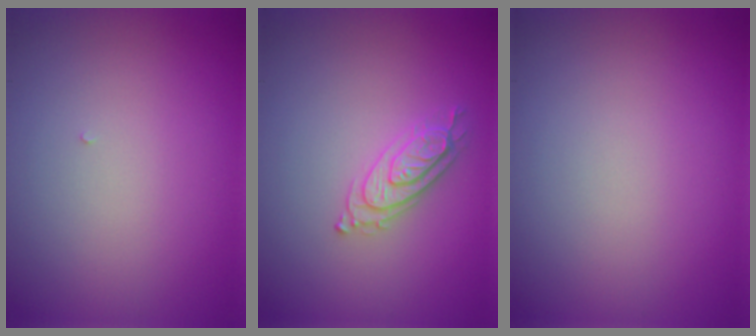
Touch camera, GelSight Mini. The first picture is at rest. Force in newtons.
{"total": 2.4, "press": 2.3, "slide": 0.5}
{"total": 0.0}